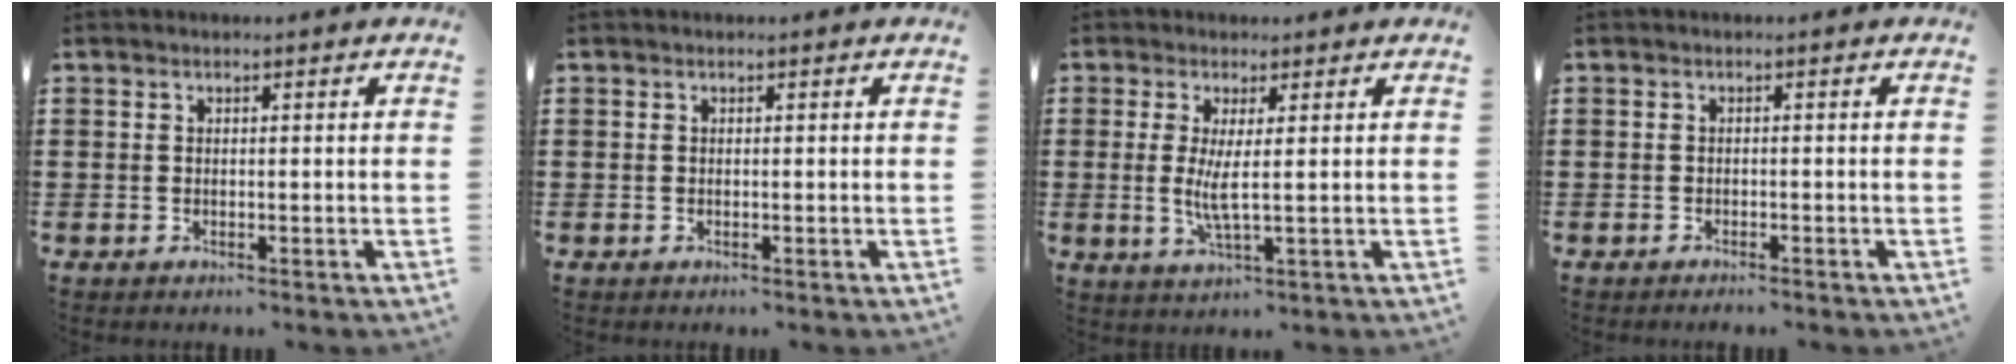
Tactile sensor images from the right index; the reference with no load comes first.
{"total": 0.0}
{"total": 4.1, "force": [0.4, 0.4, 4.1], "torque": [-0.083, -0.008, 0.004]}
{"total": 0.7, "force": [-0.7, 0.0, 0.1], "torque": [-0.004, -0.001, -0.015]}